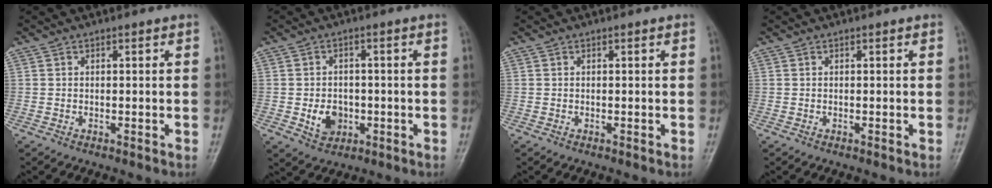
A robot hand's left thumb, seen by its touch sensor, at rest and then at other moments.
{"total": 5.4, "force": [-1.4, 4.3, 2.9], "torque": [-0.027, 0.007, -0.019]}
{"total": 0.0}
{"total": 0.0}